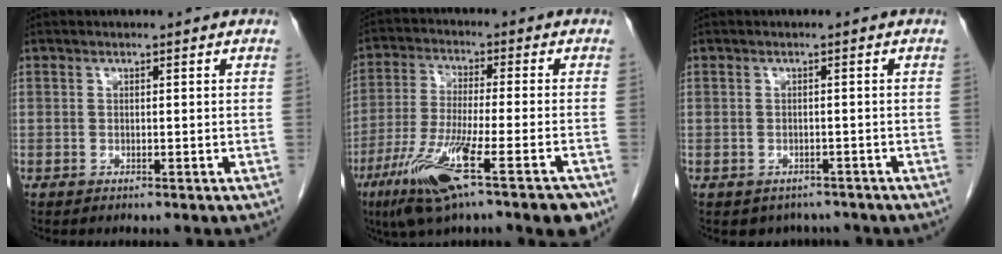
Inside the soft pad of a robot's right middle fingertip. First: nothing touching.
{"total": 15.8, "force": [-8.5, 1.1, 13.2], "torque": [-0.229, -0.039, -0.148]}
{"total": 3.6, "force": [-3.0, 2.0, 0.3], "torque": [-0.001, 0.006, -0.038]}